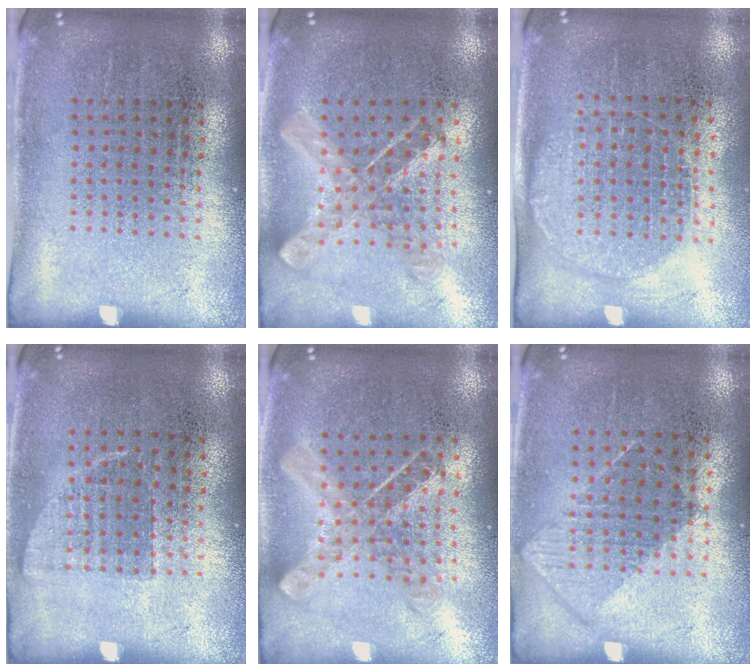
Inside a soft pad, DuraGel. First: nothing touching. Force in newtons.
{"total": 0.9, "press": 0.9, "slide": 0.1}
{"total": 1.3, "press": 1.2, "slide": 0.5}
{"total": 0.7, "press": 0.7, "slide": 0.3}
{"total": 0.9, "press": 0.9, "slide": 0.1}
{"total": 0.8, "press": 0.6, "slide": 0.4}